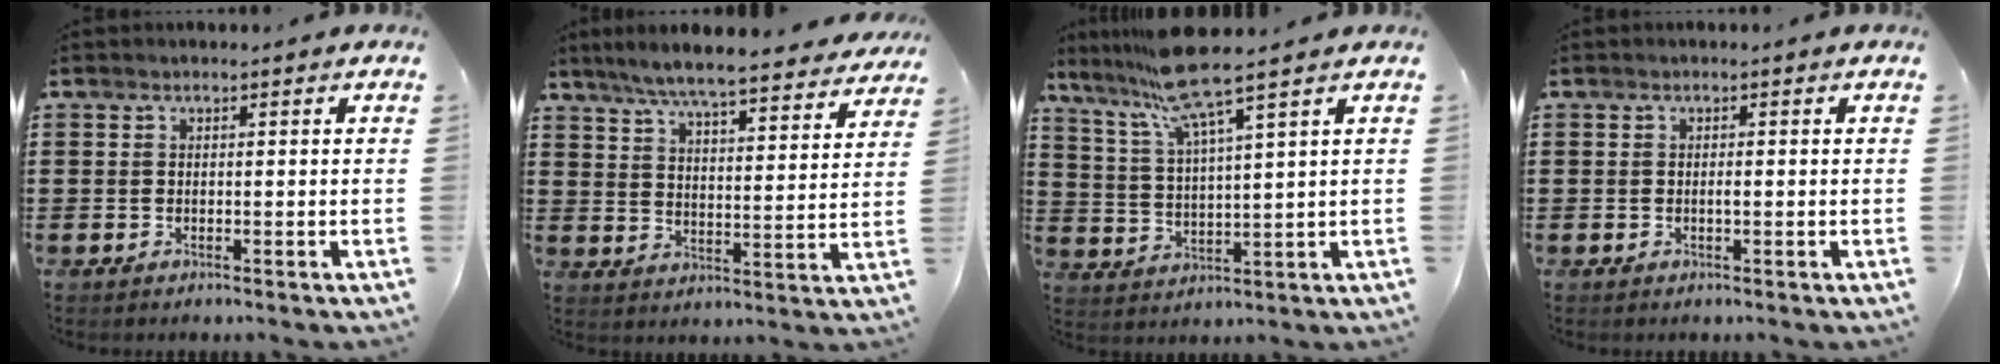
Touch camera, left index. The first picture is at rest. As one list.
[{"total": 6.7, "force": [6.2, -0.2, 2.6], "torque": [-0.076, -0.037, 0.105]}, {"total": 9.1, "force": [7.3, -0.2, 5.5], "torque": [-0.139, -0.031, 0.122]}, {"total": 0.6, "force": [-0.1, 0.1, 0.6], "torque": [-0.012, -0.003, -0.001]}]